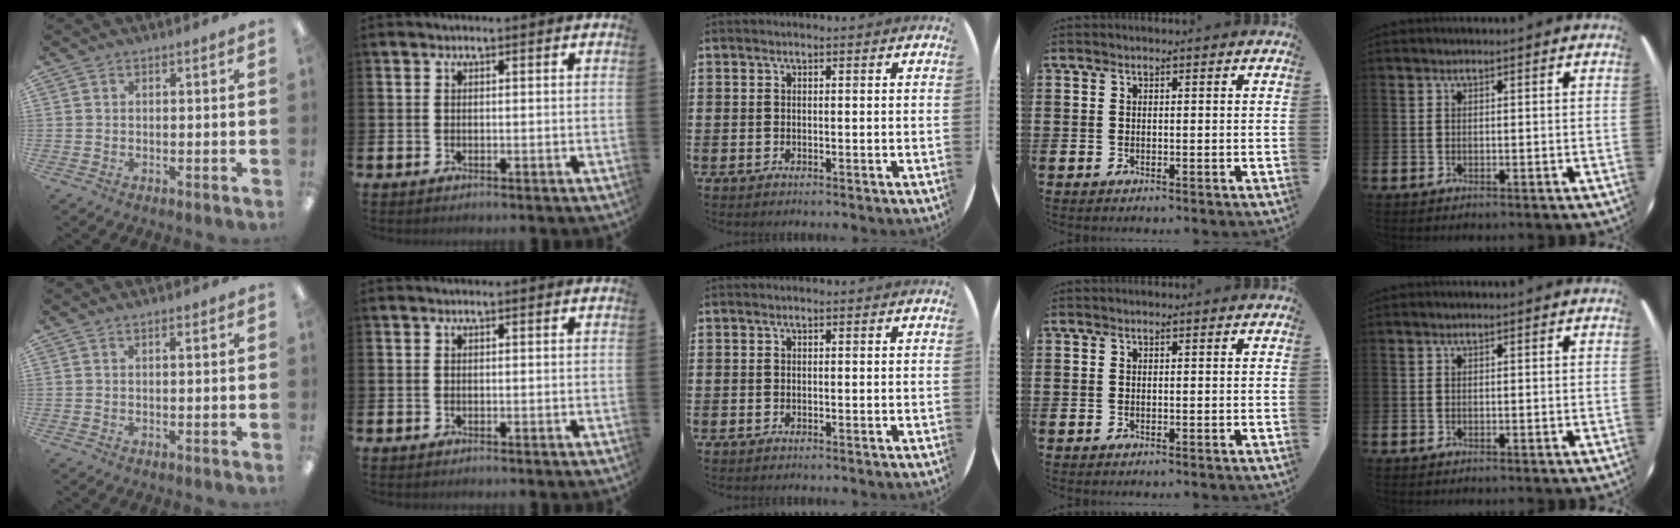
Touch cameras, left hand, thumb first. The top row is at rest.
{"thumb": {"total": 0.7, "force": [0.6, 0.1, 0.4], "torque": [-0.009, -0.001, 0.011]}}